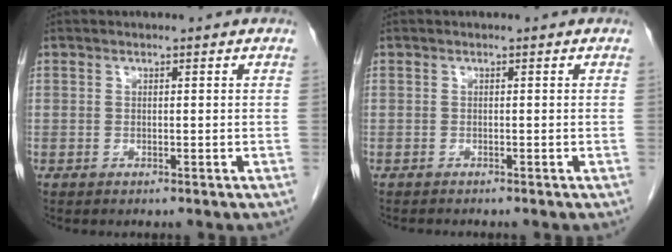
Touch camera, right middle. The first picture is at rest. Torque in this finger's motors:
{"motor_torque": [0.04, -0.03, 0.00, 0.00]}